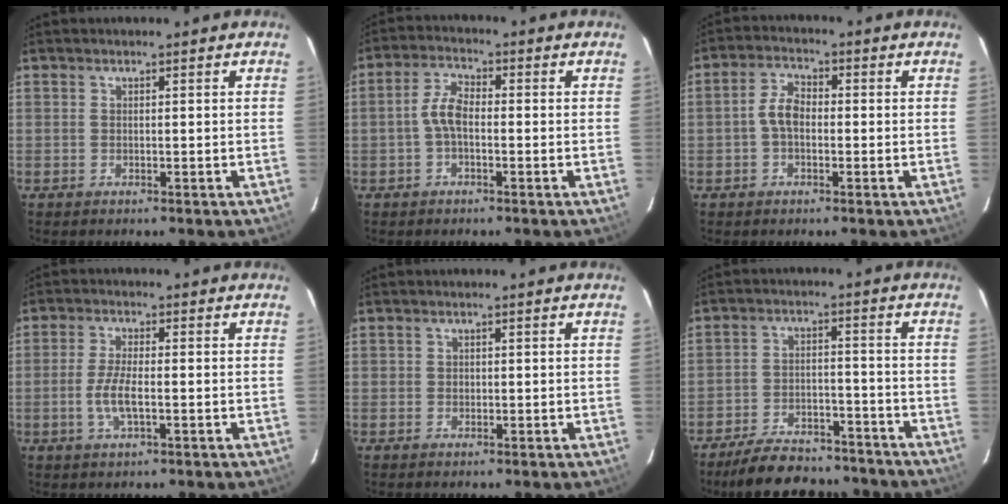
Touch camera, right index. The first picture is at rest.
{"total": 4.3, "force": [-1.0, 1.9, 3.7], "torque": [-0.082, 0.015, -0.022]}
{"total": 4.2, "force": [-0.8, 2.6, 3.2], "torque": [-0.066, 0.015, -0.015]}
{"total": 5.4, "force": [-1.4, 1.5, 5.0], "torque": [-0.104, -0.003, -0.028]}
{"total": 0.9, "force": [-0.1, 0.9, 0.1], "torque": [0.001, 0.001, -0.001]}
{"total": 16.7, "force": [-14.4, 5.8, 6.2], "torque": [-0.133, 0.013, -0.197]}